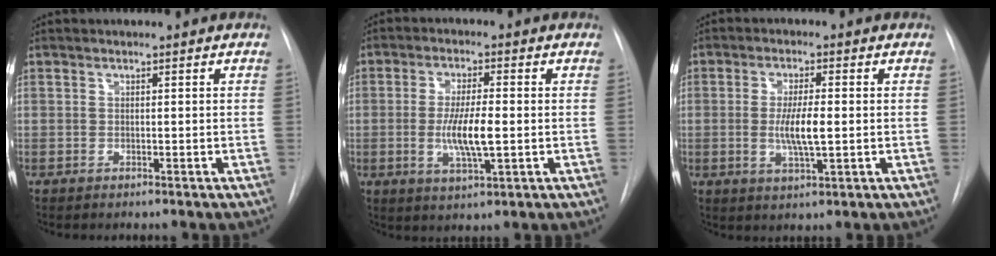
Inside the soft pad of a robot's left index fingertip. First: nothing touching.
{"total": 7.3, "force": [-1.6, 1.2, 7.0], "torque": [-0.137, -0.014, -0.026]}
{"total": 5.8, "force": [-1.2, 0.8, 5.6], "torque": [-0.111, -0.014, -0.018]}